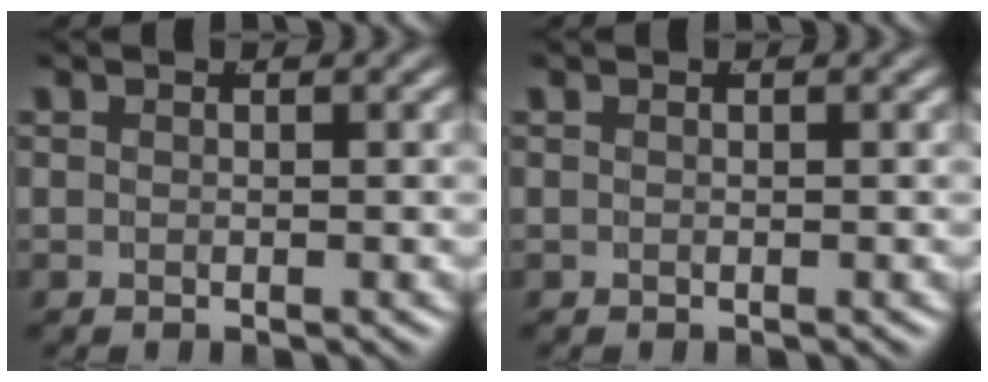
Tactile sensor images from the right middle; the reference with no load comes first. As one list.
[{"total": 0.0}]